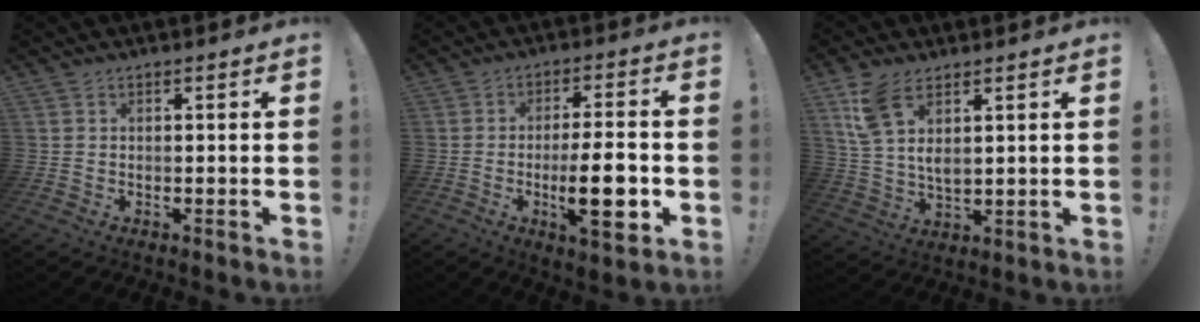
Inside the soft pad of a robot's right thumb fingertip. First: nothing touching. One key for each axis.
{"total": 14.3, "fx": -3.6, "fy": 3.2, "fz": 13.5, "tx": -0.204, "ty": -0.003, "tz": -0.061}
{"total": 9.4, "fx": 5.4, "fy": 4.1, "fz": 6.5, "tx": -0.128, "ty": -0.022, "tz": 0.104}